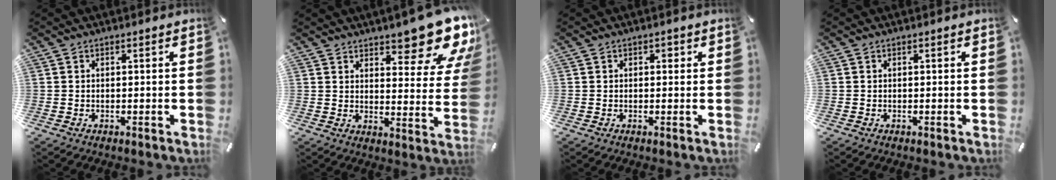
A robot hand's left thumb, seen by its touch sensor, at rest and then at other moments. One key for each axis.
{"total": 14.6, "fx": 11.4, "fy": 5.1, "fz": 7.6, "tx": -0.087, "ty": -0.093, "tz": 0.192}
{"total": 1.1, "fx": 0.3, "fy": 0.9, "fz": 0.6, "tx": -0.004, "ty": 0.004, "tz": 0.001}
{"total": 0.0}